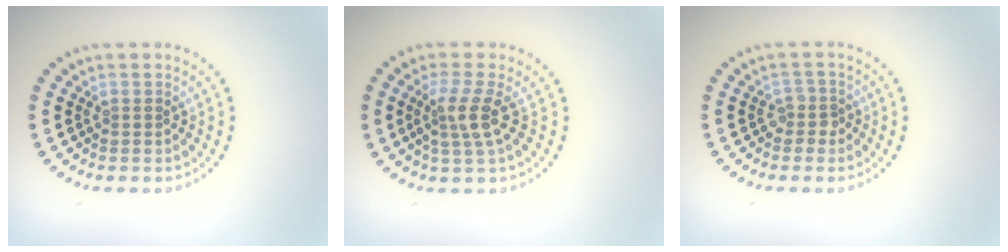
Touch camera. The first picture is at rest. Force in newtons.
{"total": 2.7, "press": 2.1, "slide": 1.7}
{"total": 1.4, "press": 1.2, "slide": 0.8}